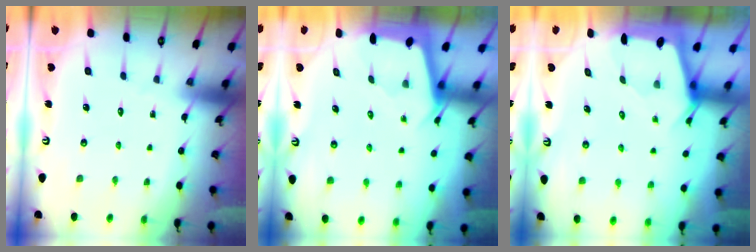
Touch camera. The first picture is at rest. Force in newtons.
{"total": 2.2, "press": 2.2, "slide": 0.3}
{"total": 2.5, "press": 2.4, "slide": 0.3}